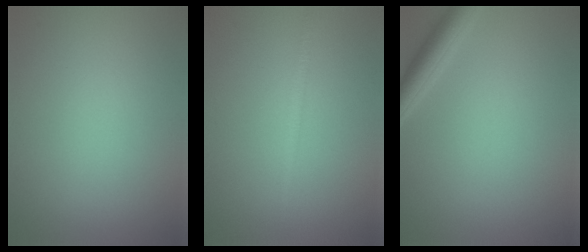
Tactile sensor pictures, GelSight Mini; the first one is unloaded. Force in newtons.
{"total": 1.1, "press": 1.1, "slide": 0.1}
{"total": 2.8, "press": 2.8, "slide": 0.2}